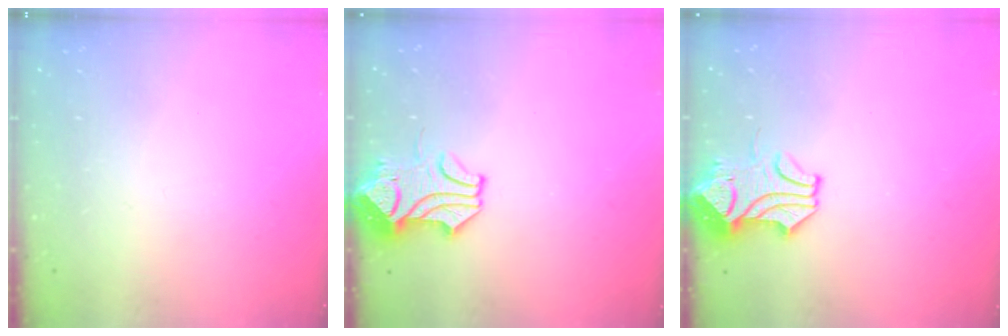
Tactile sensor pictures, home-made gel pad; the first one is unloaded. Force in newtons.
{"total": 2.0, "press": 1.9, "slide": 0.6}
{"total": 2.0, "press": 1.9, "slide": 0.6}